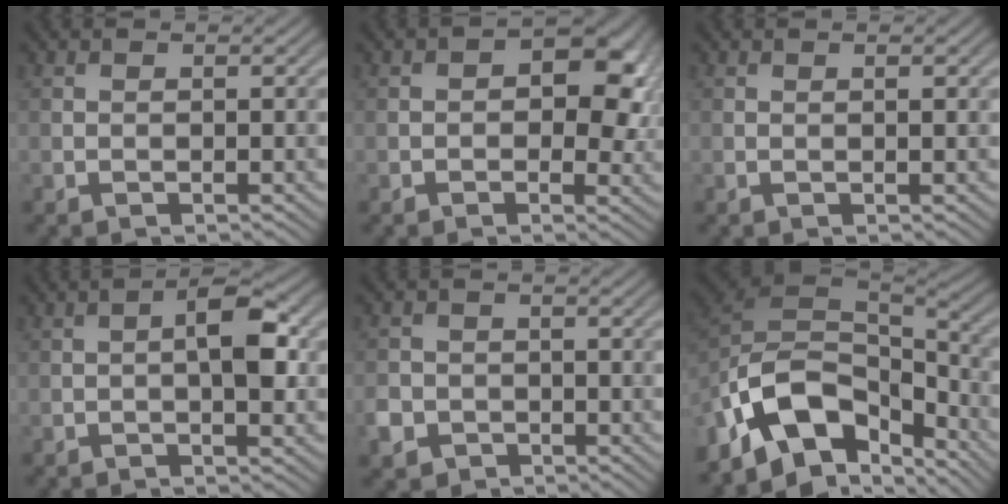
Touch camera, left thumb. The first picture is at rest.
{"total": 7.5, "force": [1.2, 4.6, 5.8], "torque": [-0.064, 0.003, 0.011]}
{"total": 0.7, "force": [0.3, 0.0, 0.6], "torque": [-0.012, 0.001, 0.005]}
{"total": 4.2, "force": [-0.2, 1.3, 4.0], "torque": [-0.064, 0.013, -0.011]}
{"total": 3.3, "force": [-1.7, 2.6, 1.0], "torque": [-0.029, -0.008, -0.038]}
{"total": 15.1, "force": [-7.7, 8.4, 9.9], "torque": [-0.233, -0.011, -0.138]}